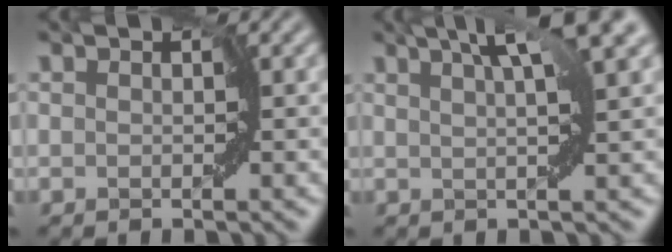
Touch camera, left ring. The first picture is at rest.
{"total": 5.2, "force": [3.1, -0.1, 4.1], "torque": [-0.061, 0.016, 0.056]}